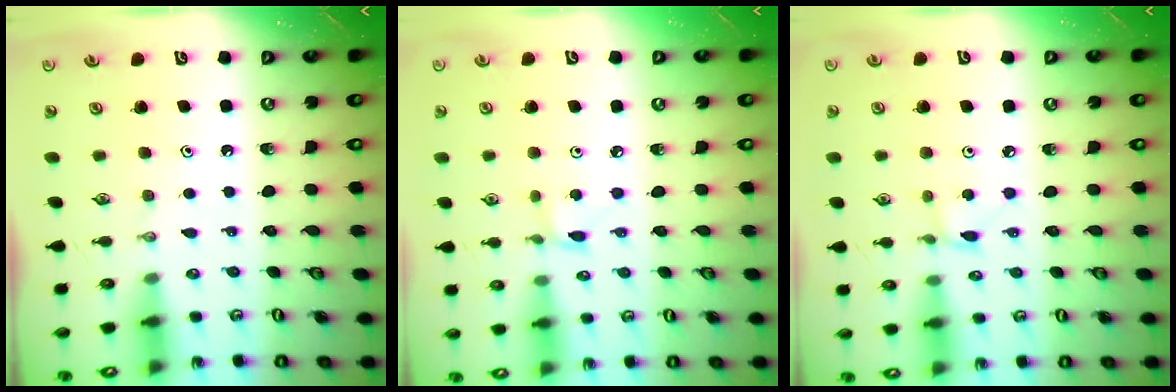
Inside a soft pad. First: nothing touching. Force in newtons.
{"total": 2.1, "press": 2.1, "slide": 0.3}
{"total": 2.6, "press": 2.5, "slide": 0.4}